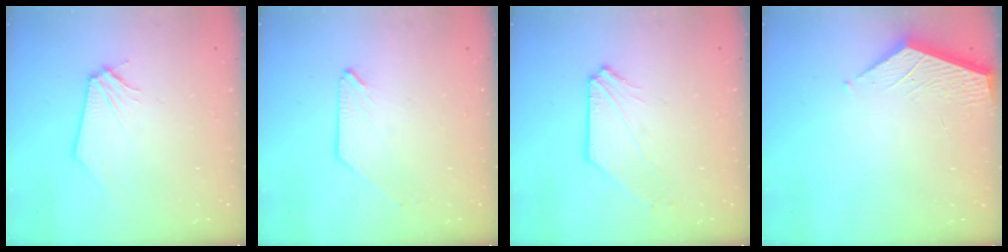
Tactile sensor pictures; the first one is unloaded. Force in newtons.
{"total": 0.7, "press": 0.7, "slide": 0.1}
{"total": 2.4, "press": 2.4, "slide": 0.3}
{"total": 1.9, "press": 1.9, "slide": 0.2}